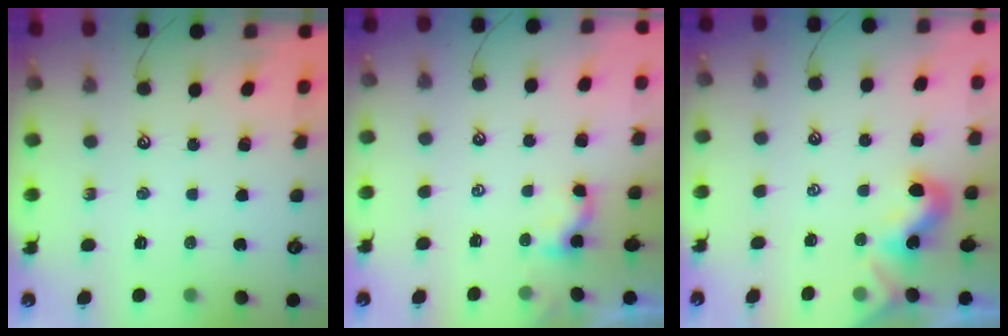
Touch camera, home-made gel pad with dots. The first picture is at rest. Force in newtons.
{"total": 2.9, "press": 2.9, "slide": 0.2}
{"total": 2.0, "press": 1.9, "slide": 0.5}